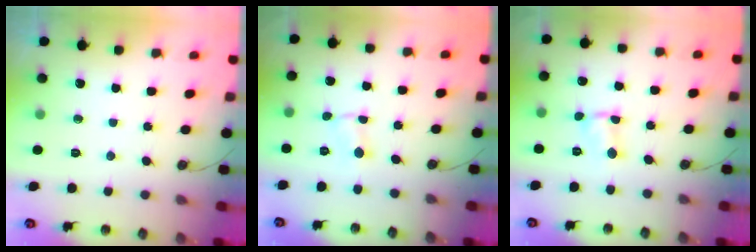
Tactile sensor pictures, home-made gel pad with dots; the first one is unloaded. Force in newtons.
{"total": 0.8, "press": 0.8, "slide": 0.1}
{"total": 2.5, "press": 2.5, "slide": 0.2}